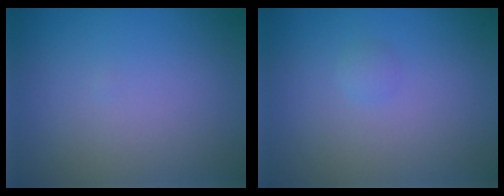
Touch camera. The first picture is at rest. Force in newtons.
{"total": 0.6, "press": 0.6, "slide": 0.1}